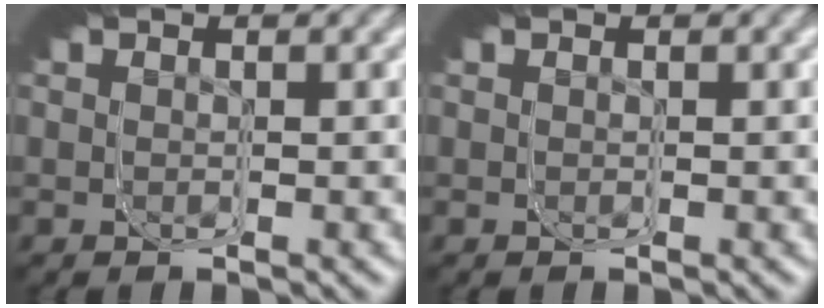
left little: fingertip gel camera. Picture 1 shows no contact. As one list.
[{"total": 0.0}]